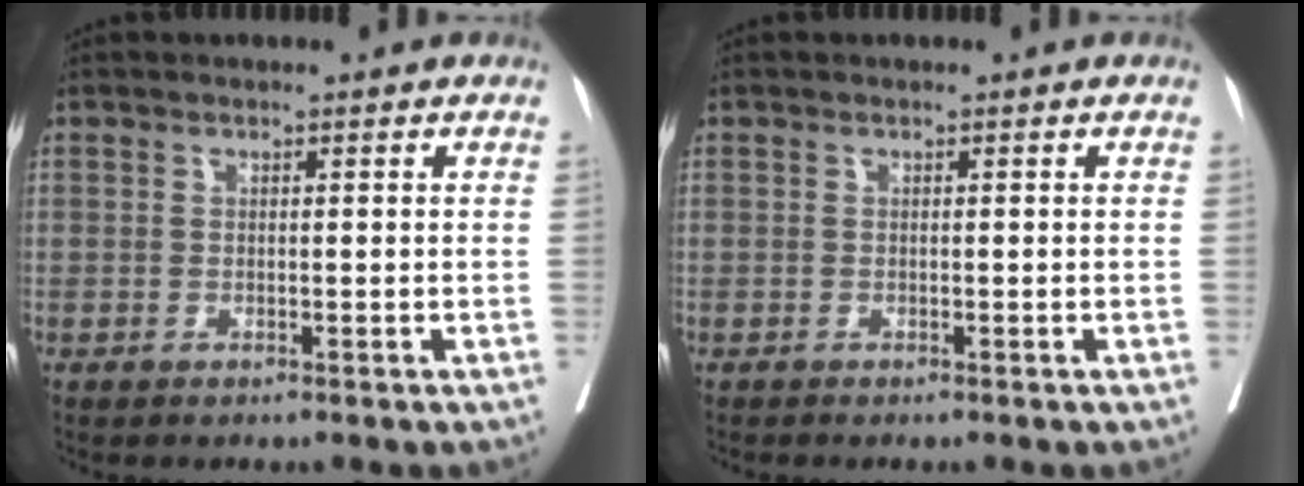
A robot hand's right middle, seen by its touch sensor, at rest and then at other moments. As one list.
[{"total": 0.0}]